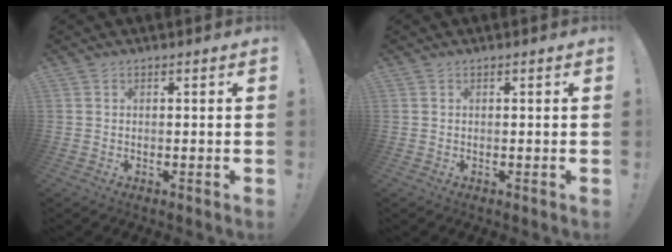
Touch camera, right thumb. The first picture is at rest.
{"total": 0.0}